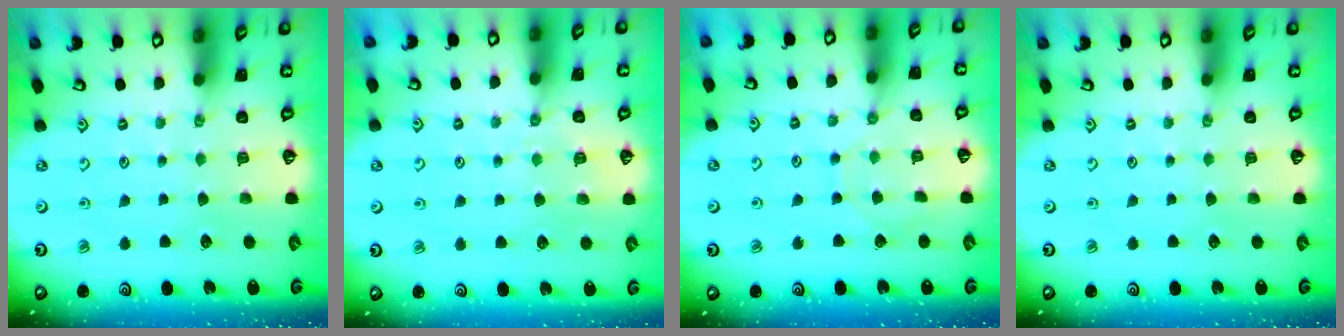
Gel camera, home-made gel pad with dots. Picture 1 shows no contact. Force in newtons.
{"total": 2.9, "press": 2.8, "slide": 0.6}
{"total": 6.9, "press": 6.9, "slide": 0.7}
{"total": 0.0}